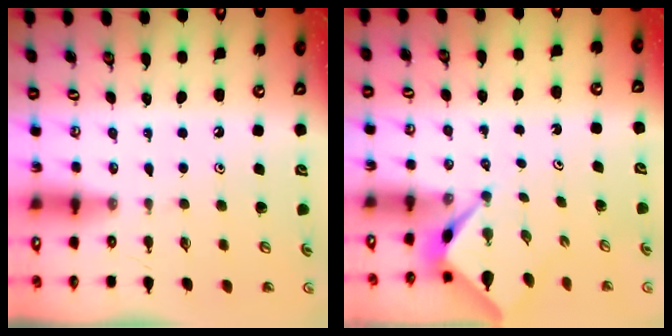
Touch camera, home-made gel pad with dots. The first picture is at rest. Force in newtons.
{"total": 2.6, "press": 2.6, "slide": 0.3}